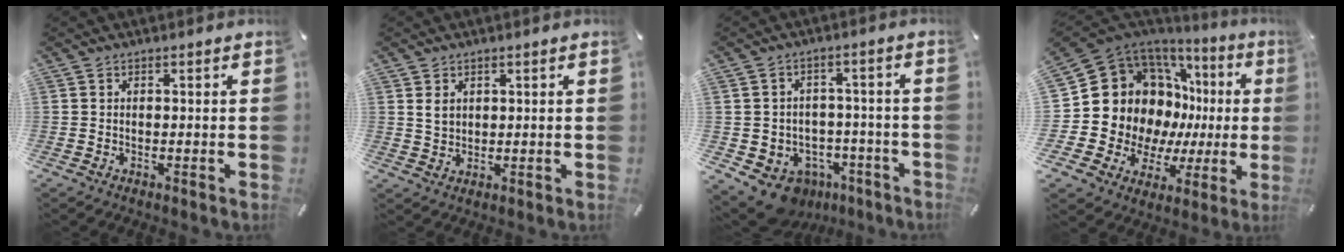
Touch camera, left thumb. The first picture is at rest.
{"total": 3.0, "force": [1.2, 2.4, 1.3], "torque": [-0.030, 0.005, 0.022]}
{"total": 8.1, "force": [-4.9, 6.1, 1.9], "torque": [-0.033, 0.030, -0.079]}
{"total": 19.2, "force": [3.7, 15.9, 10.2], "torque": [-0.185, -0.058, 0.096]}